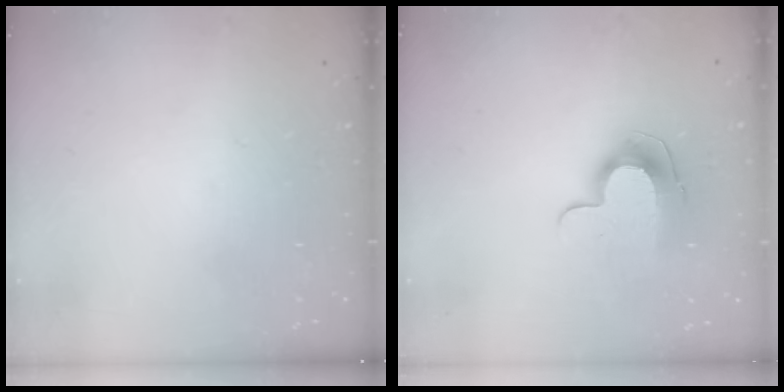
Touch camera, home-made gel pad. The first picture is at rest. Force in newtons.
{"total": 9.8, "press": 9.8, "slide": 0.1}